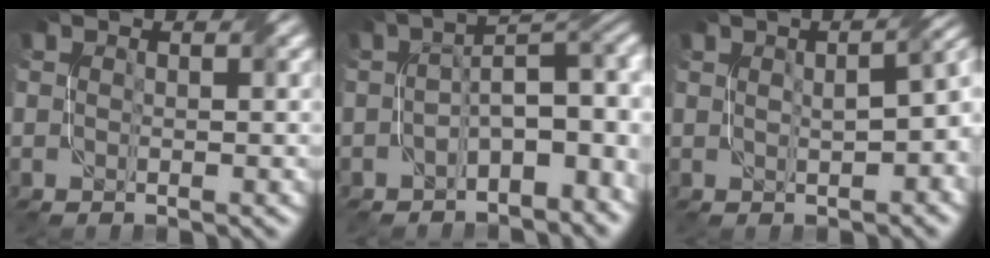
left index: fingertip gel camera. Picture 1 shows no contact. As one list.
[{"total": 7.3, "force": [-1.4, 3.7, 6.2], "torque": [-0.076, 0.015, -0.020]}, {"total": 6.6, "force": [0.4, 3.2, 5.7], "torque": [-0.061, 0.010, 0.021]}]